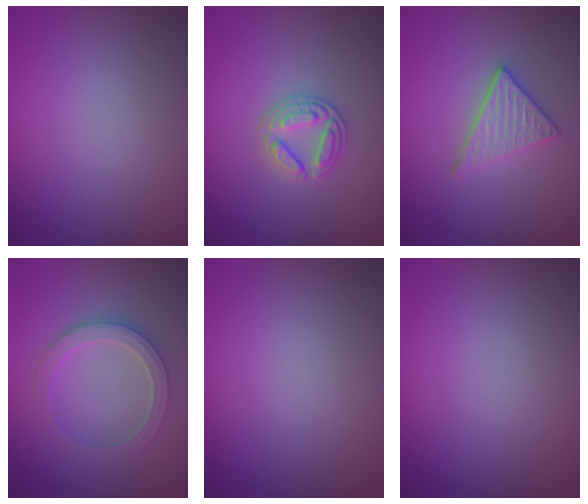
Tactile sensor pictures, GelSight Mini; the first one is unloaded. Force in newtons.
{"total": 2.8, "press": 2.7, "slide": 0.7}
{"total": 3.0, "press": 2.8, "slide": 1.3}
{"total": 3.1, "press": 2.9, "slide": 1.0}
{"total": 0.0}
{"total": 0.0}